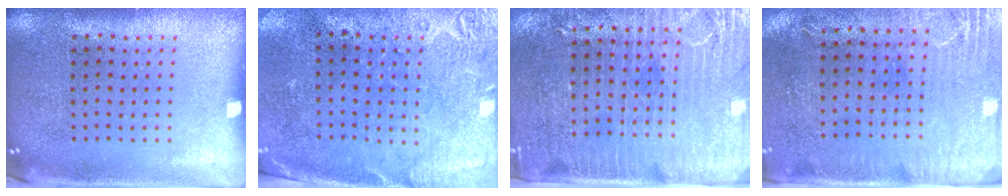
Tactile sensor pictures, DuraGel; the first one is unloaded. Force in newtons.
{"total": 2.7, "press": 2.2, "slide": 1.6}
{"total": 3.3, "press": 2.9, "slide": 1.6}
{"total": 2.9, "press": 2.4, "slide": 1.7}